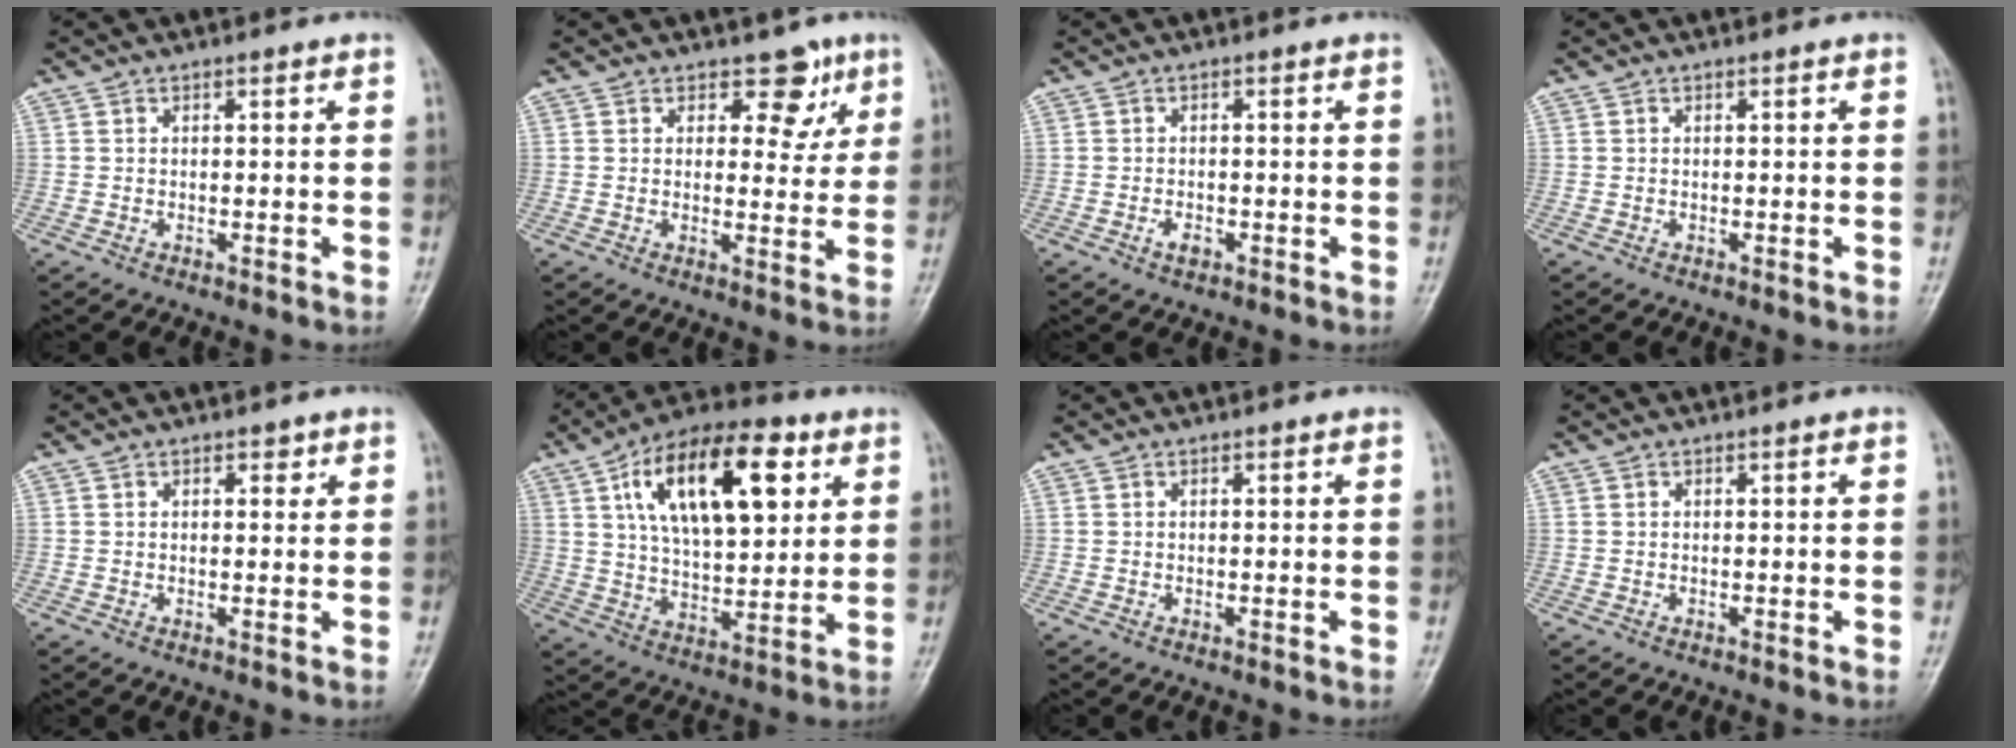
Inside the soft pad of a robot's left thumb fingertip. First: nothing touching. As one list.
[{"total": 5.6, "force": [3.2, 3.7, 2.7], "torque": [0.004, -0.015, 0.038]}, {"total": 1.9, "force": [-0.8, 1.1, 1.3], "torque": [-0.019, 0.003, -0.014]}, {"total": 0.0}, {"total": 1.5, "force": [0.9, 0.8, 0.8], "torque": [0.001, -0.002, 0.009]}, {"total": 20.8, "force": [7.8, 10.0, 16.5], "torque": [-0.238, -0.016, 0.127]}, {"total": 0.0}, {"total": 0.0}]